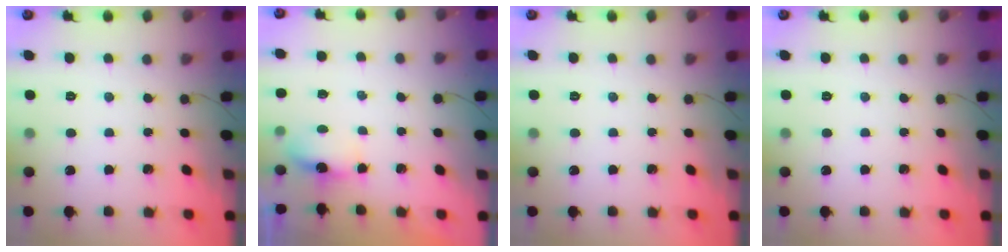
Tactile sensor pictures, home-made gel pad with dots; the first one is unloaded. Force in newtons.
{"total": 3.9, "press": 3.9, "slide": 0.7}
{"total": 0.0}
{"total": 0.0}